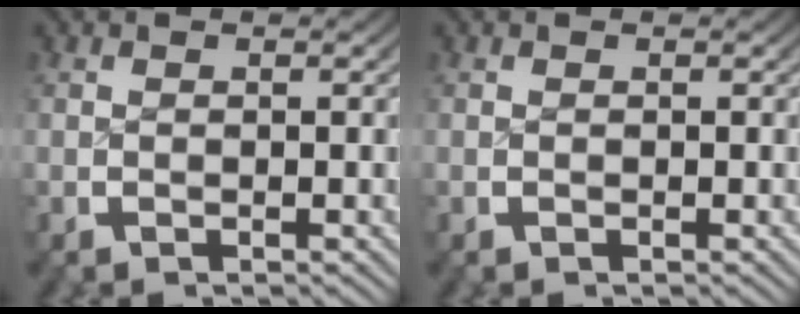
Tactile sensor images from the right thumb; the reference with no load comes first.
{"total": 0.0}